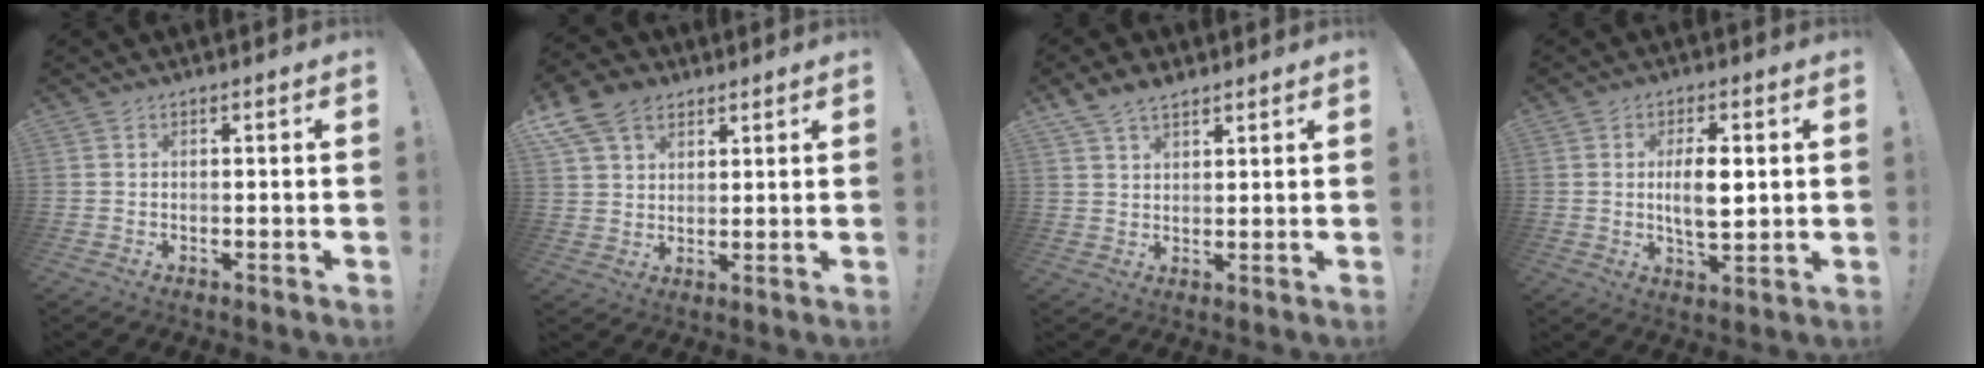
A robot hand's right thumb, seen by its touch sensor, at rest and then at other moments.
{"total": 11.1, "force": [6.4, 7.6, 5.0], "torque": [-0.080, -0.025, 0.126]}
{"total": 5.6, "force": [4.5, 2.5, 2.3], "torque": [-0.040, -0.021, 0.086]}
{"total": 8.4, "force": [0.9, 3.5, 7.6], "torque": [-0.134, -0.011, 0.004]}